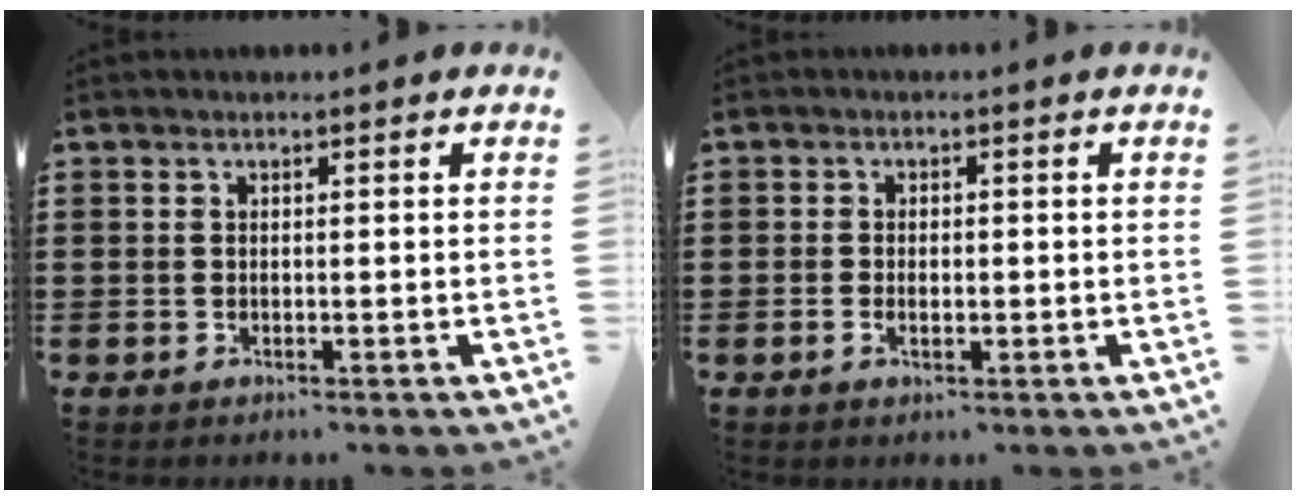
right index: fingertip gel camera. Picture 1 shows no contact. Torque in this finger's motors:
{"motor_torque": [-0.86, 1.20, -0.01, -0.01]}